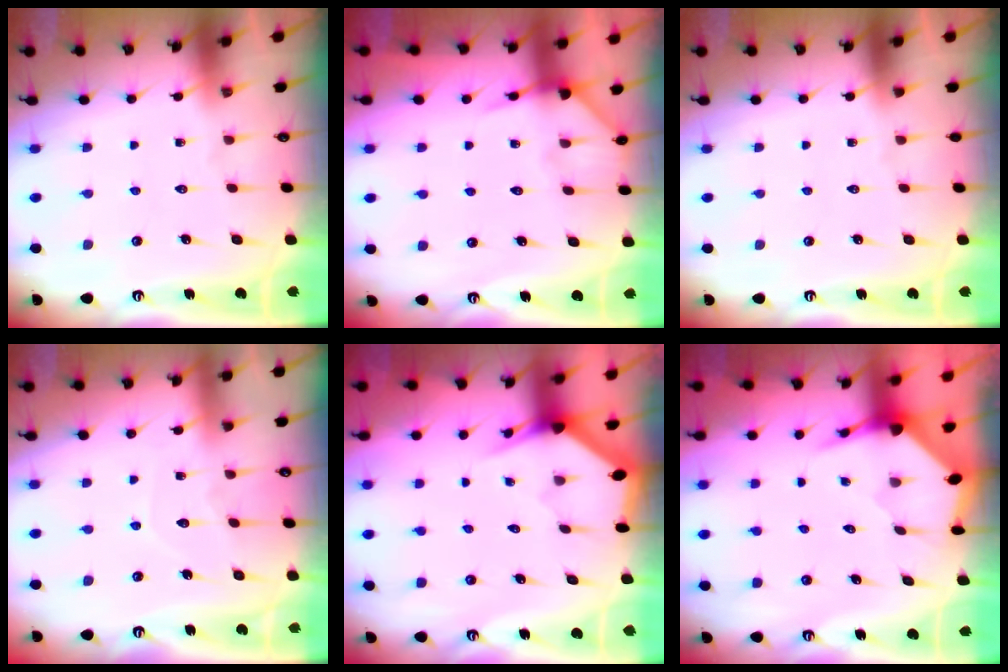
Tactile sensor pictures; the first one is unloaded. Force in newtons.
{"total": 7.1, "press": 7.0, "slide": 0.5}
{"total": 0.0}
{"total": 4.6, "press": 4.5, "slide": 0.5}
{"total": 3.2, "press": 3.2, "slide": 0.1}
{"total": 3.6, "press": 3.6, "slide": 0.4}